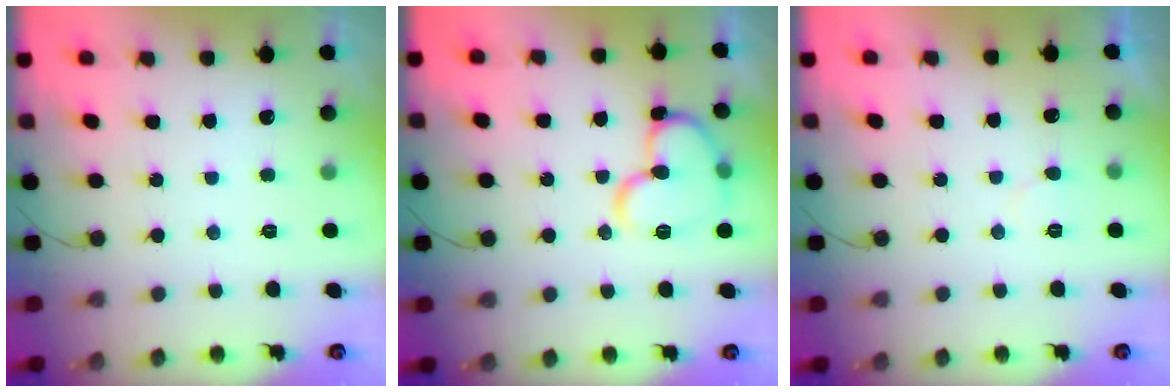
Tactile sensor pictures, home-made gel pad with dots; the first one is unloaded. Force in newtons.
{"total": 14.1, "press": 13.9, "slide": 2.5}
{"total": 4.7, "press": 4.7, "slide": 0.2}